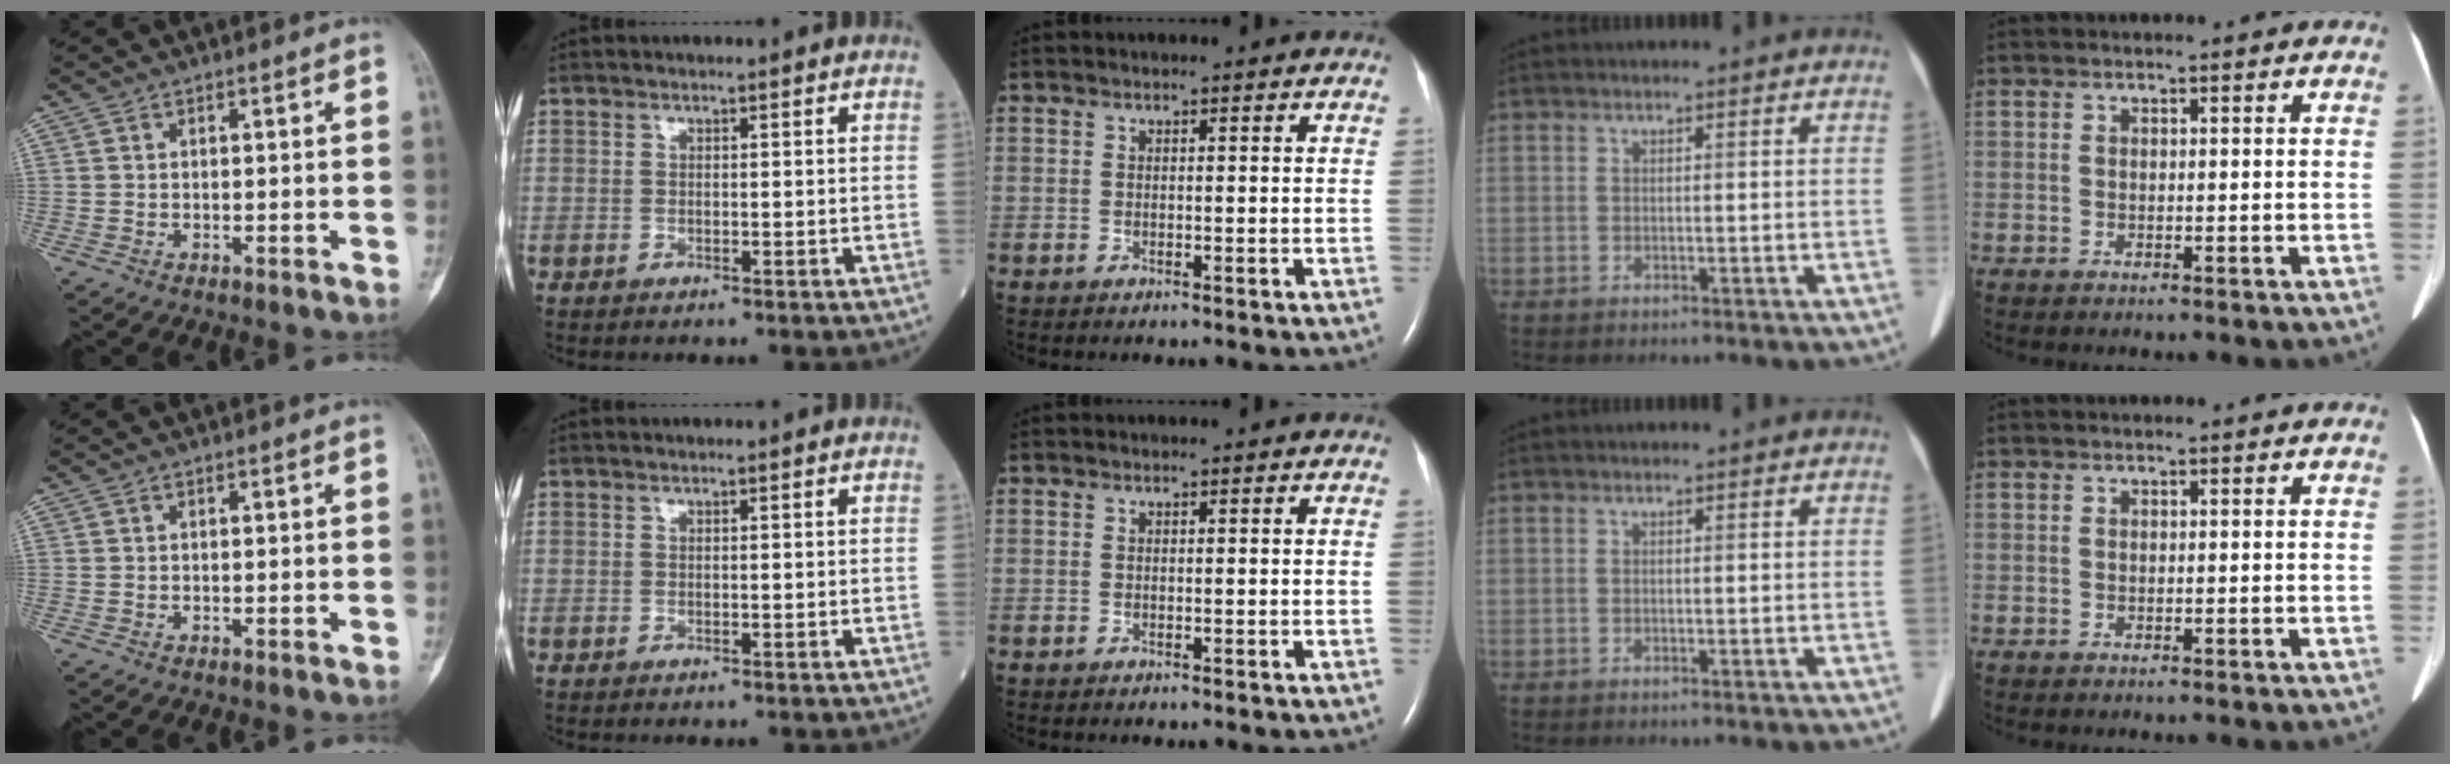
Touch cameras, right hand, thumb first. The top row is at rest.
{}